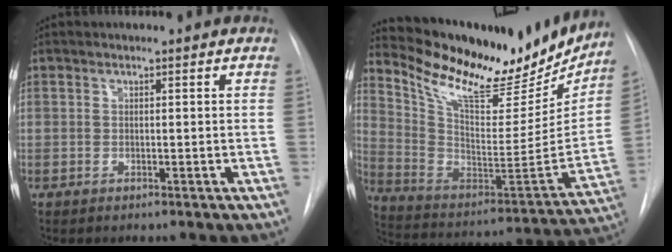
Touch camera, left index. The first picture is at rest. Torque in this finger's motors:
{"motor_torque": [-0.19, -0.60, 0.08, 0.07]}